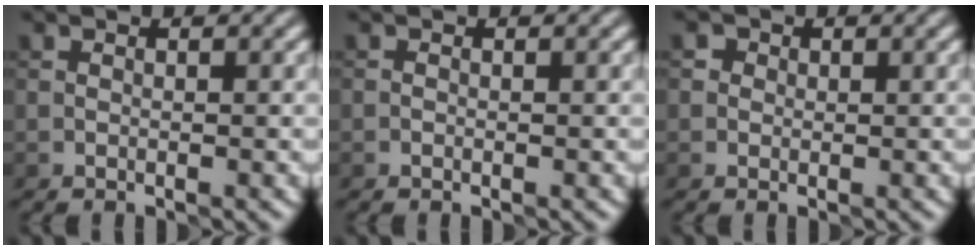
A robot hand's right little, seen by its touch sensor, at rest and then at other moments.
{"total": 0.0}
{"total": 1.5, "force": [0.6, 1.3, 0.5], "torque": [0.008, 0.007, -0.009]}